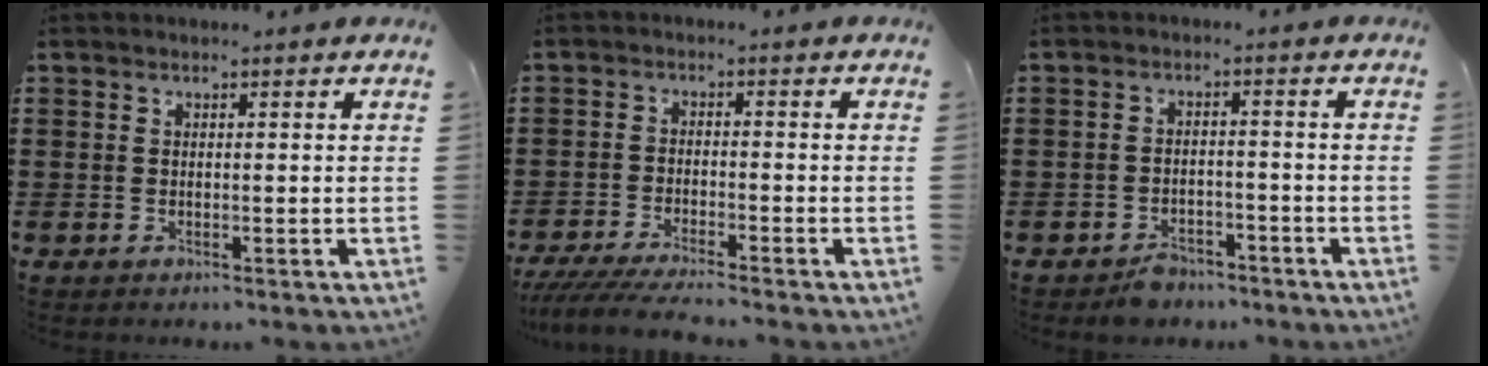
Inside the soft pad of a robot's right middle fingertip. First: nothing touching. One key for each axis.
{"total": 4.3, "fx": -3.9, "fy": 0.0, "fz": 1.7, "tx": -0.043, "ty": -0.016, "tz": -0.078}
{"total": 2.7, "fx": -2.4, "fy": 1.1, "fz": 0.5, "tx": -0.015, "ty": 0.002, "tz": -0.048}